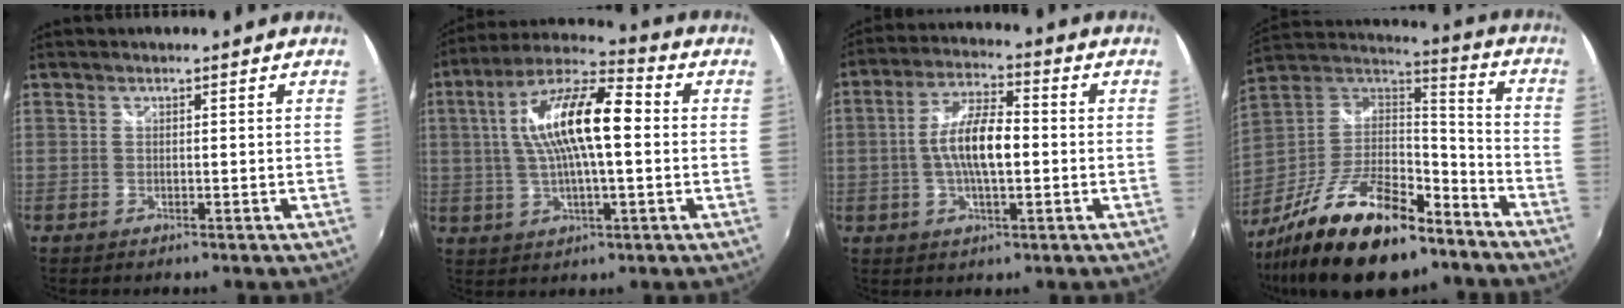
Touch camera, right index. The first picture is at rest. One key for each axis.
{"total": 16.1, "fx": 1.7, "fy": 4.9, "fz": 15.3, "tx": -0.283, "ty": 0.020, "tz": 0.021}
{"total": 9.7, "fx": -0.8, "fy": 3.3, "fz": 9.0, "tx": -0.175, "ty": 0.008, "tz": -0.015}
{"total": 26.5, "fx": -17.0, "fy": 10.6, "fz": 17.4, "tx": -0.334, "ty": -0.015, "tz": -0.275}